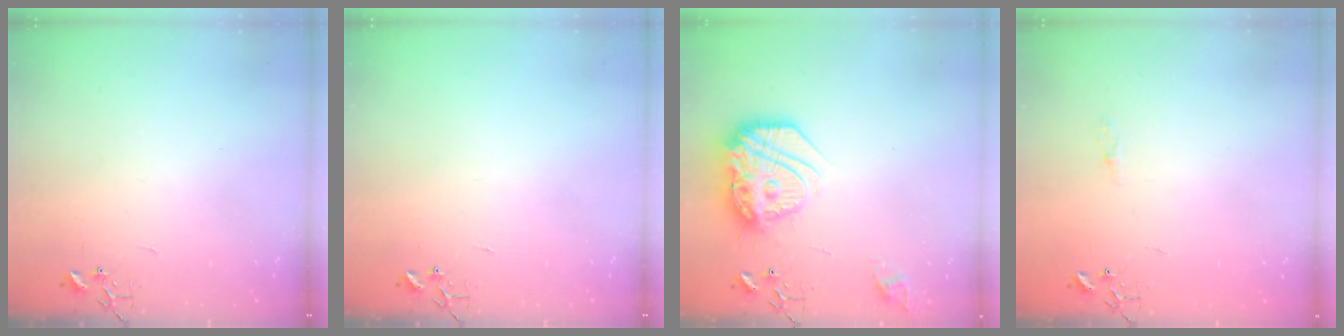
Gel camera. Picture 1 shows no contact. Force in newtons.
{"total": 0.0}
{"total": 20.9, "press": 20.8, "slide": 1.7}
{"total": 3.3, "press": 3.3, "slide": 0.4}